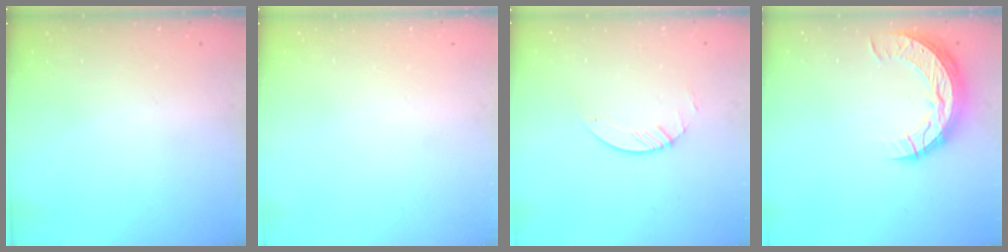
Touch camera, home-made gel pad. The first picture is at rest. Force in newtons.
{"total": 0.0}
{"total": 3.5, "press": 3.5, "slide": 0.3}
{"total": 12.2, "press": 12.2, "slide": 0.9}